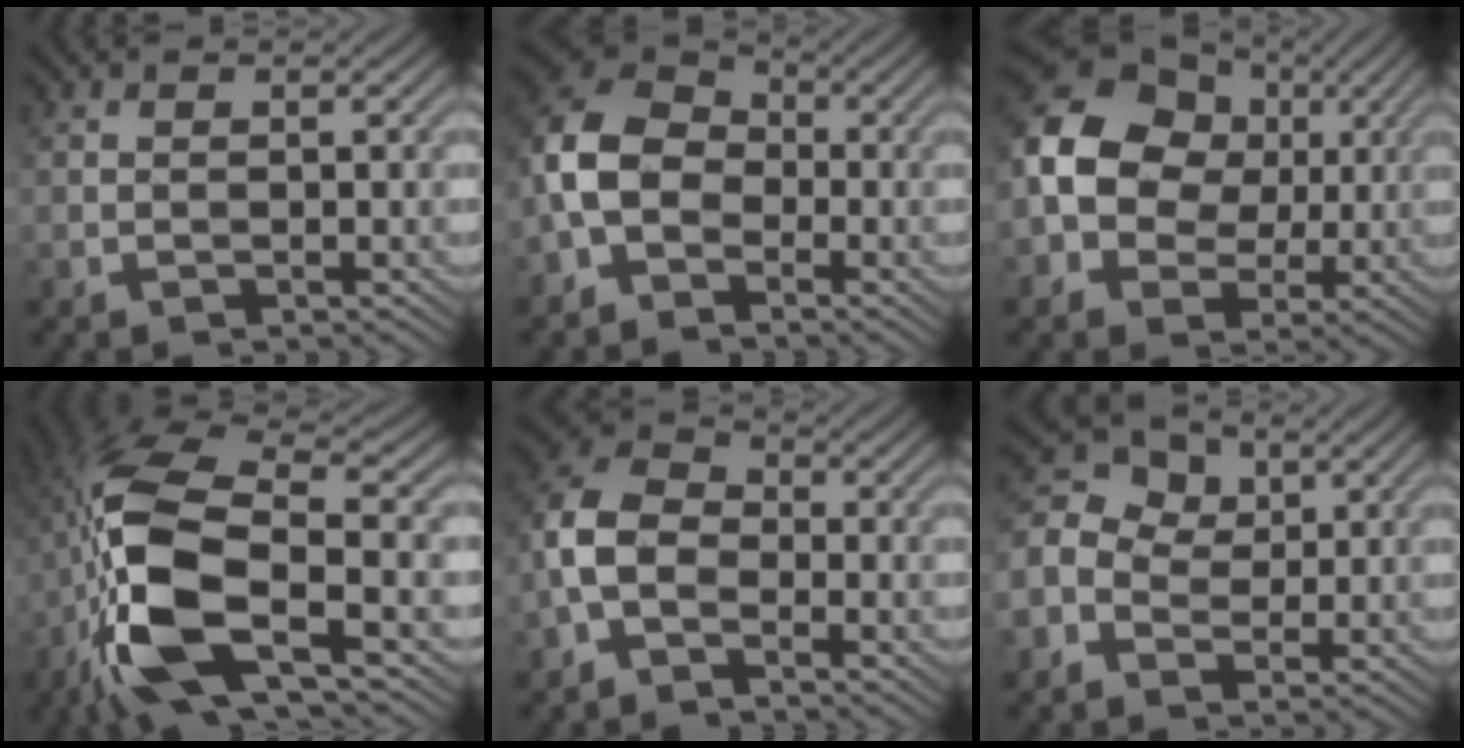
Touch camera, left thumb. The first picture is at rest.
{"total": 8.6, "force": [-2.4, 6.3, 5.4], "torque": [-0.137, 0.008, -0.069]}
{"total": 12.5, "force": [1.0, 10.1, 7.3], "torque": [-0.174, 0.007, 0.002]}
{"total": 13.7, "force": [-4.3, 5.2, 11.9], "torque": [-0.280, -0.006, -0.088]}
{"total": 6.8, "force": [-2.5, 4.5, 4.5], "torque": [-0.112, 0.011, -0.066]}
{"total": 7.5, "force": [-0.4, 6.0, 4.4], "torque": [-0.120, 0.015, -0.019]}